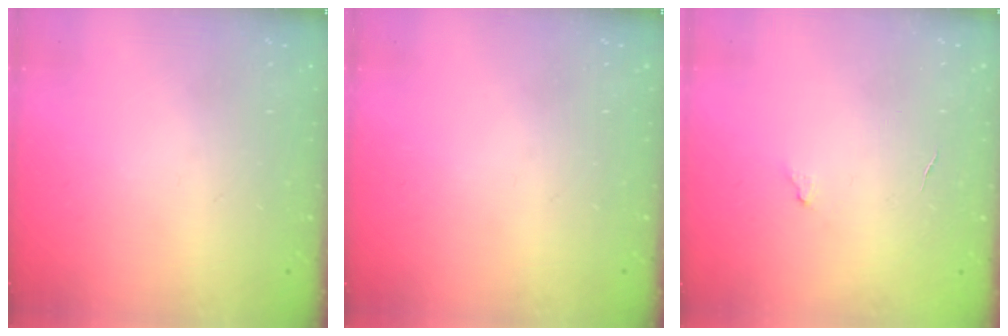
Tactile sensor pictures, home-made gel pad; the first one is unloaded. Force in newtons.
{"total": 0.0}
{"total": 3.0, "press": 3.0, "slide": 0.3}